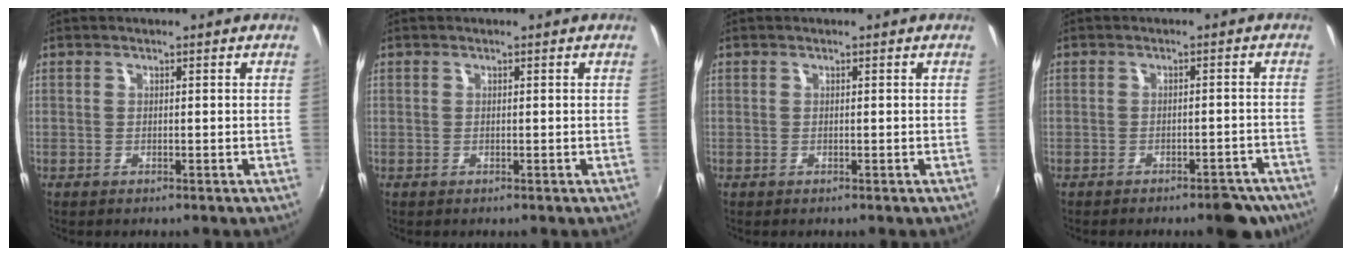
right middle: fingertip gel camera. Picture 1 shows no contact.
{"total": 0.0}
{"total": 0.0}
{"total": 7.3, "force": [-6.0, 2.5, 3.3], "torque": [-0.041, 0.008, -0.057]}